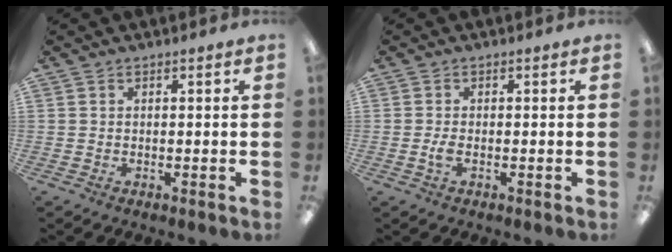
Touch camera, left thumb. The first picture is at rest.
{"total": 2.2, "force": [-0.5, 1.0, 1.9], "torque": [-0.040, 0.001, -0.010]}